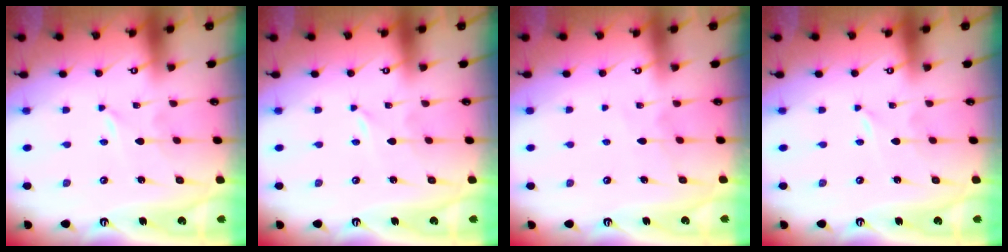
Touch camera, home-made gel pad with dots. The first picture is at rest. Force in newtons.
{"total": 0.0}
{"total": 5.2, "press": 5.2, "slide": 0.5}
{"total": 0.0}